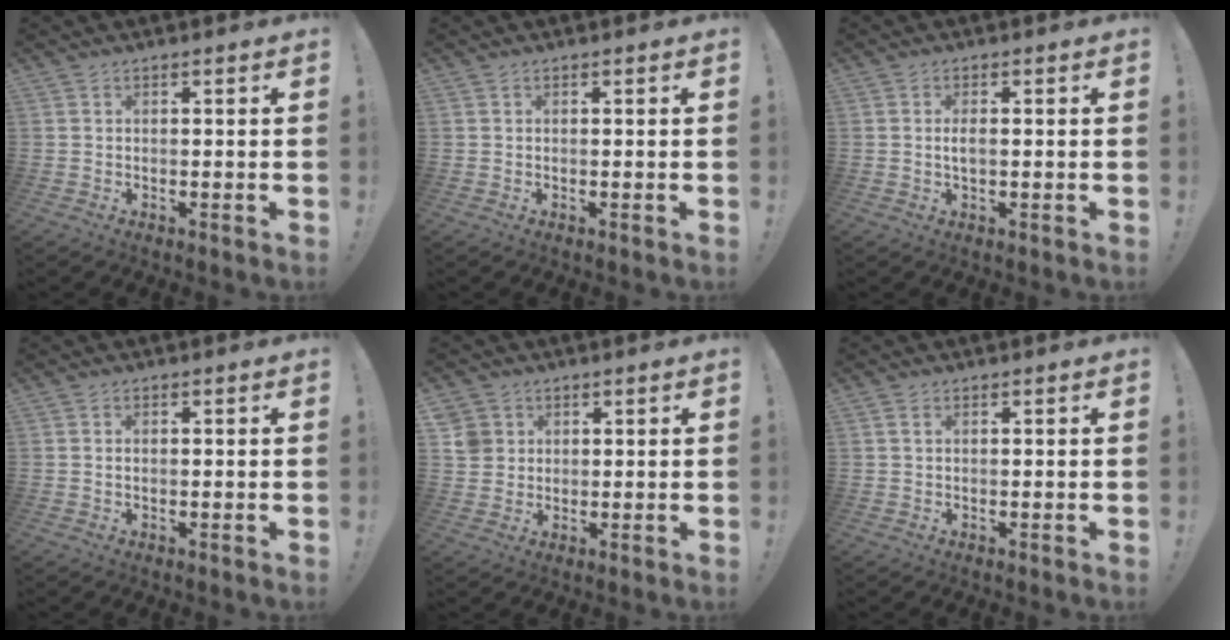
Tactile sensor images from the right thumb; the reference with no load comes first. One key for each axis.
{"total": 0.0}
{"total": 2.3, "fx": -0.2, "fy": 0.8, "fz": 2.1, "tx": -0.034, "ty": 0.001, "tz": -0.005}
{"total": 0.7, "fx": 0.2, "fy": 0.4, "fz": 0.5, "tx": -0.014, "ty": 0.004, "tz": 0.004}
{"total": 5.2, "fx": 1.9, "fy": 4.6, "fz": 1.2, "tx": -0.019, "ty": -0.007, "tz": 0.037}
{"total": 1.3, "fx": 0.6, "fy": 0.7, "fz": 0.9, "tx": -0.020, "ty": 0.003, "tz": 0.011}